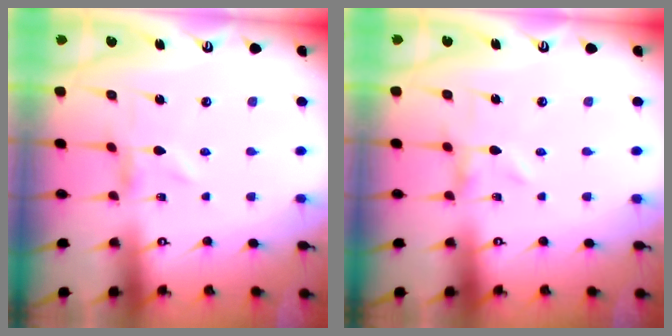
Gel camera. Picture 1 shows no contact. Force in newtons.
{"total": 1.2, "press": 1.1, "slide": 0.2}